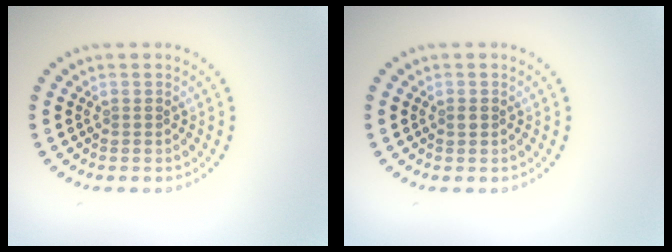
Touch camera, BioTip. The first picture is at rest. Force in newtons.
{"total": 0.6, "press": 0.6, "slide": 0.0}